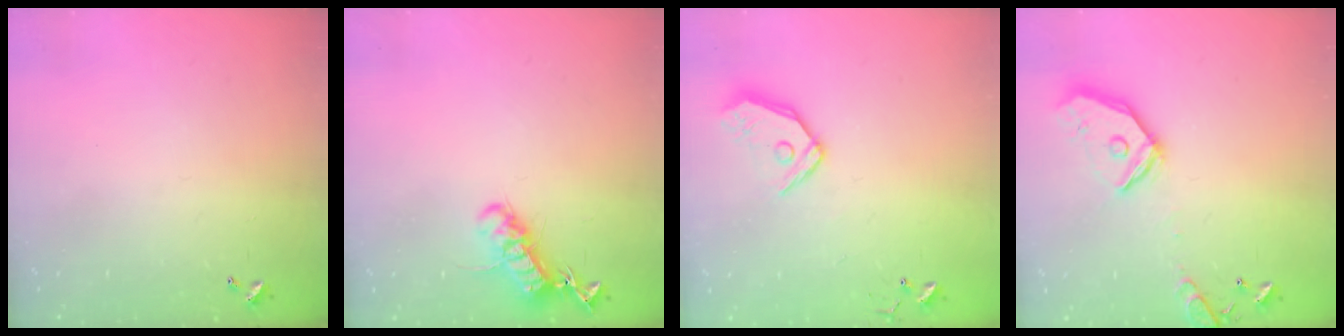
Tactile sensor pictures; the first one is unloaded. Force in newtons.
{"total": 13.3, "press": 13.3, "slide": 0.9}
{"total": 11.1, "press": 11.0, "slide": 1.7}
{"total": 16.4, "press": 16.2, "slide": 2.5}